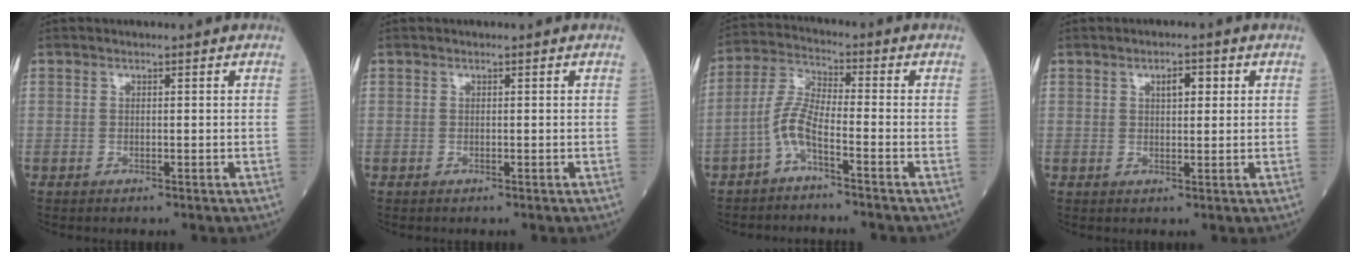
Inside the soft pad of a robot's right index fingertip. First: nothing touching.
{"total": 0.0}
{"total": 5.6, "force": [-3.1, 0.8, 4.5], "torque": [-0.105, 0.011, -0.067]}
{"total": 2.9, "force": [1.1, 1.1, 2.4], "torque": [-0.039, 0.005, 0.018]}